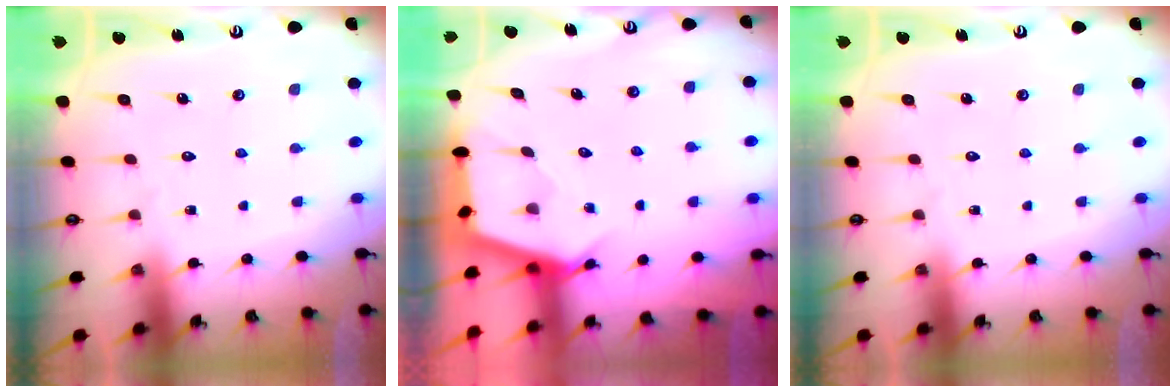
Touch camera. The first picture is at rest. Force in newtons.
{"total": 2.7, "press": 2.7, "slide": 0.3}
{"total": 0.0}